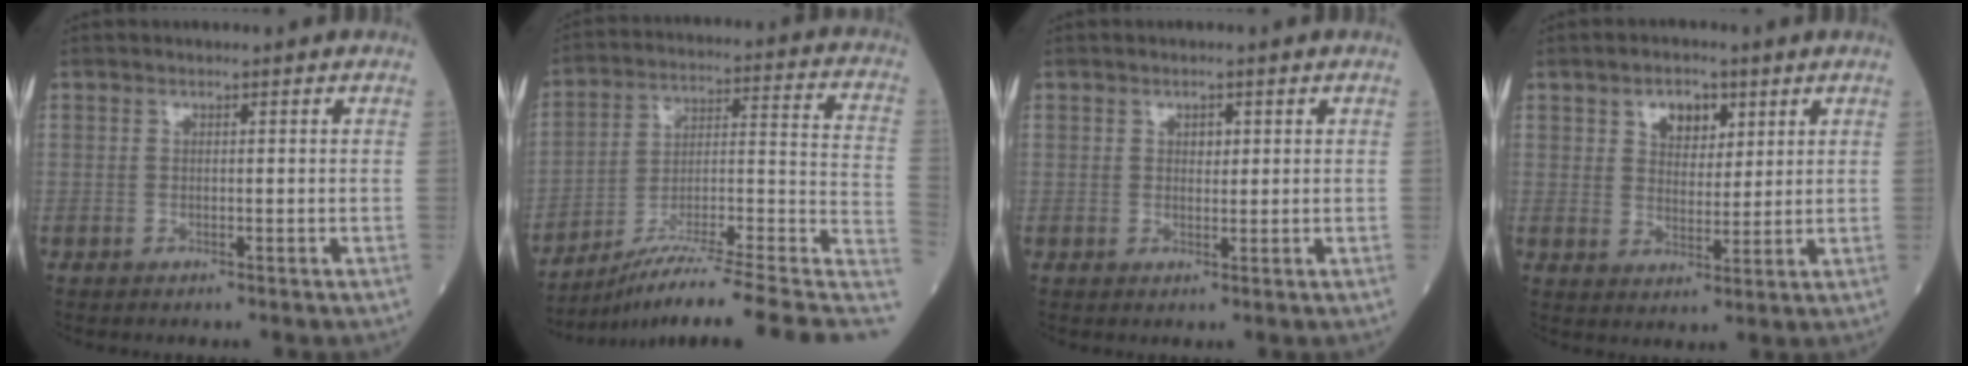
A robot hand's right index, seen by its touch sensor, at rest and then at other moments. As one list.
[{"total": 21.6, "force": [-15.4, 0.4, 15.1], "torque": [-0.169, 0.031, -0.244]}, {"total": 1.4, "force": [0.5, 0.9, 1.0], "torque": [-0.011, -0.002, 0.008]}, {"total": 5.3, "force": [2.7, 3.2, 3.3], "torque": [-0.050, 0.007, 0.046]}]